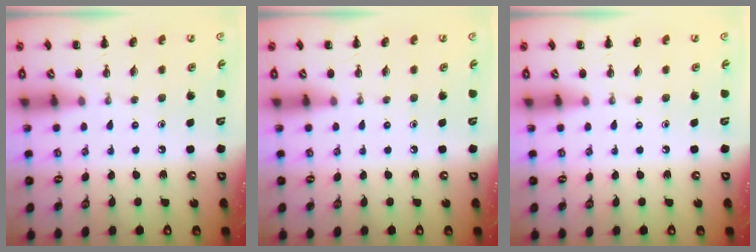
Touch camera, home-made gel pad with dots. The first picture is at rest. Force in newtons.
{"total": 0.0}
{"total": 0.0}